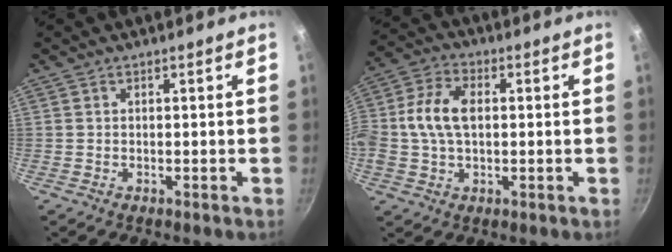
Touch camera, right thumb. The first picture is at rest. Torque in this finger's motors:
{"motor_torque": [0.34, 0.36, 0.55, -0.06, 0.17]}